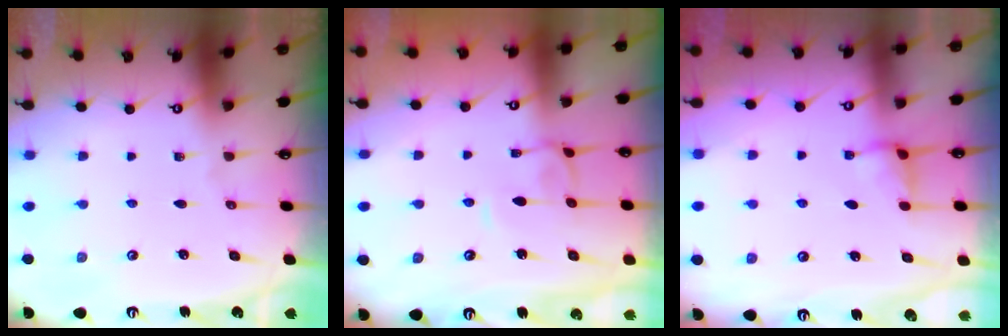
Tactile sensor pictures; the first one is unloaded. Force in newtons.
{"total": 2.0, "press": 1.9, "slide": 0.5}
{"total": 2.0, "press": 1.9, "slide": 0.7}